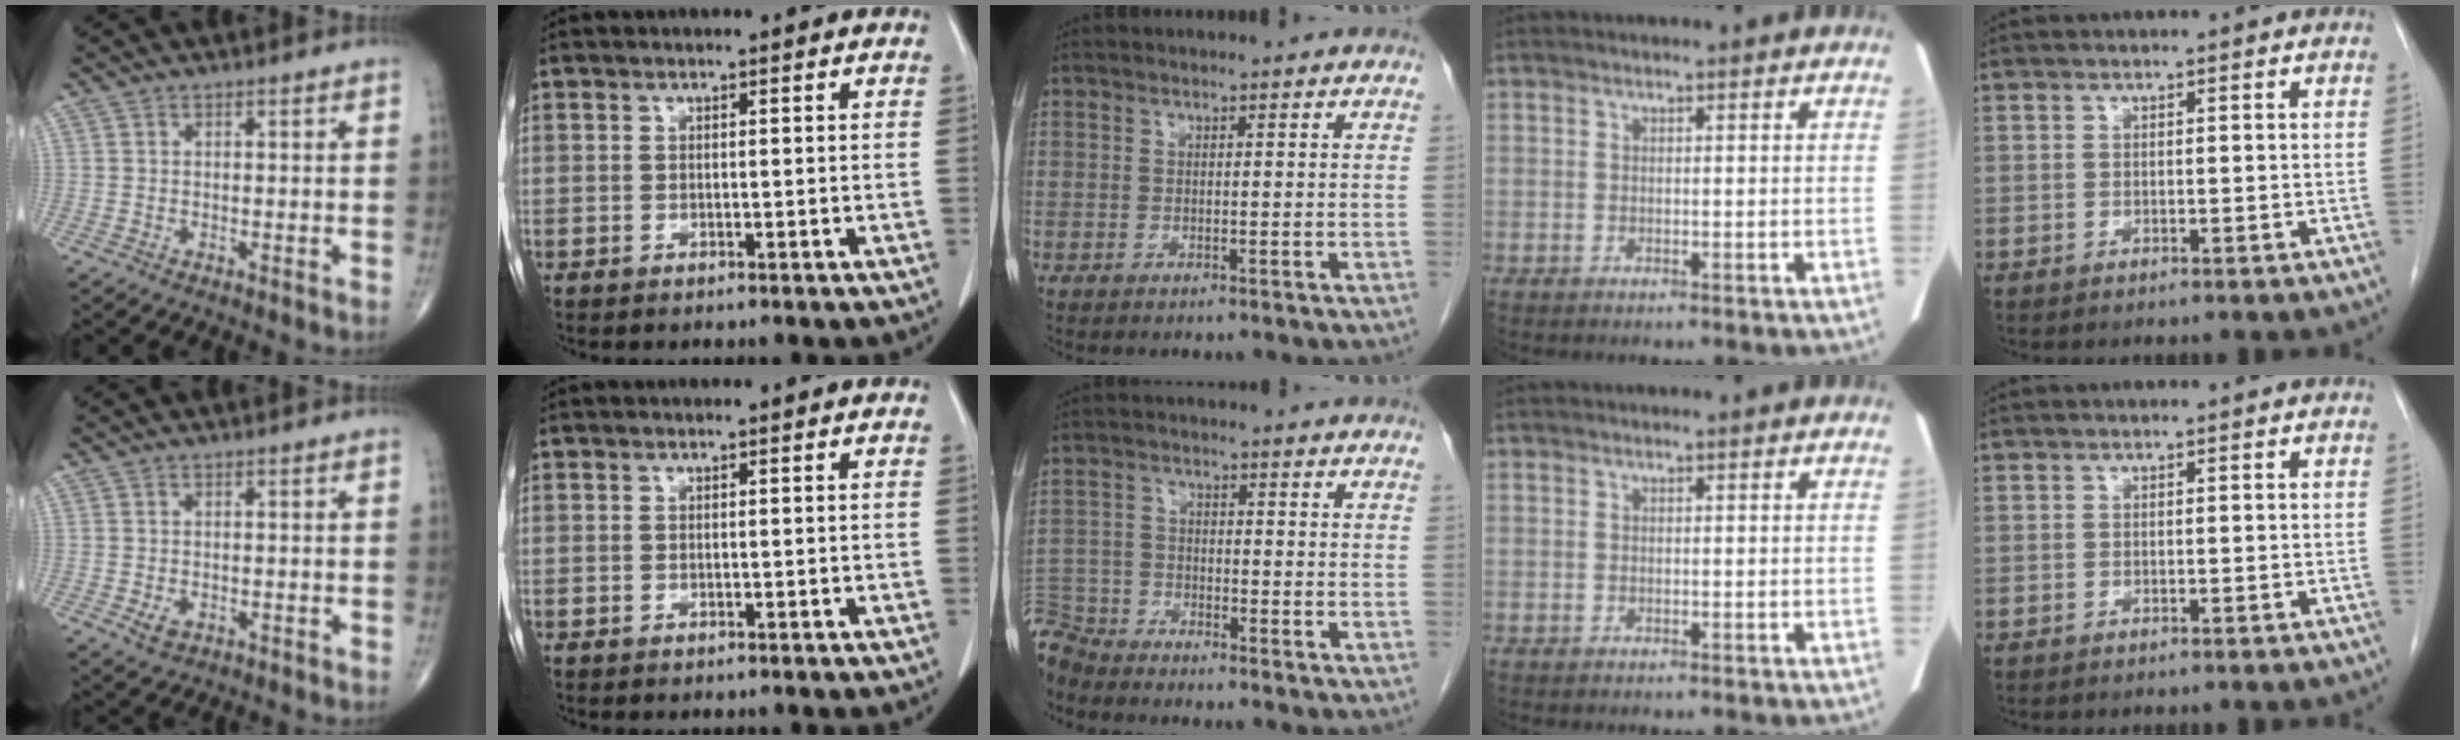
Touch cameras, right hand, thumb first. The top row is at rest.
{"thumb": {"total": 2.5, "force": [-0.8, 1.8, 1.6], "torque": [-0.023, -0.002, -0.007]}, "middle": {"total": 6.3, "force": [-6.2, 1.4, 0.1], "torque": [-0.004, -0.005, -0.123]}}